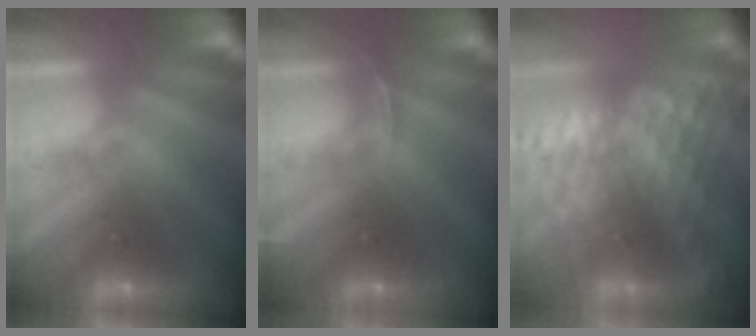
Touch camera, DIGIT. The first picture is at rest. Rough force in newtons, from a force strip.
{"total": 2.7}
{"total": 9.7}